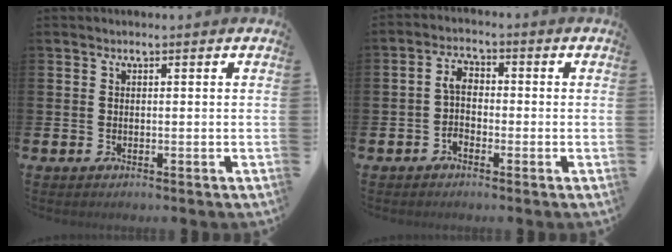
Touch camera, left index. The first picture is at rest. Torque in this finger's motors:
{"motor_torque": [0.64, 0.08, 0.27, 0.07]}